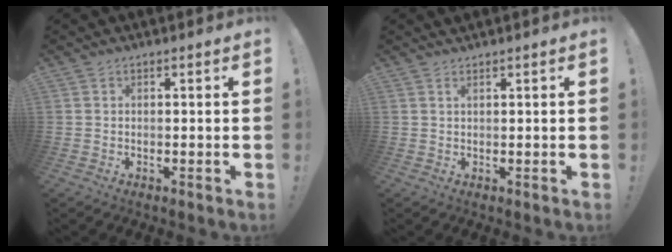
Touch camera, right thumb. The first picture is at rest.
{"total": 0.7, "force": [0.5, -0.1, 0.5], "torque": [-0.013, 0.002, 0.009]}